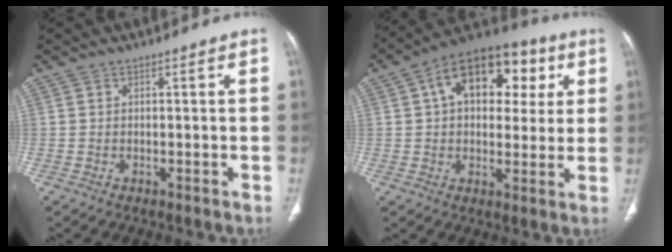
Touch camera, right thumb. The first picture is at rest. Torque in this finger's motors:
{"motor_torque": [1.21, 3.80, 1.43, 0.25, 0.11]}